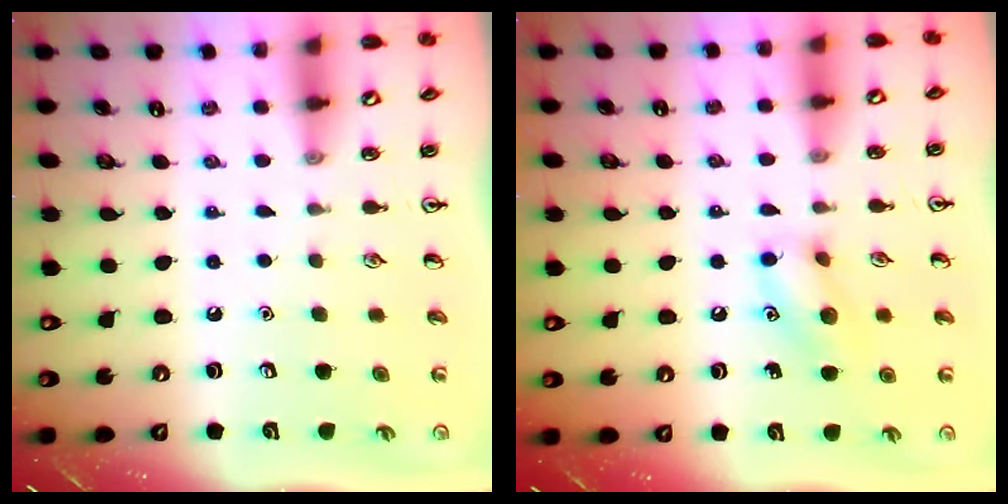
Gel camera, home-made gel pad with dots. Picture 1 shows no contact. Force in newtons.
{"total": 9.6, "press": 9.6, "slide": 1.1}